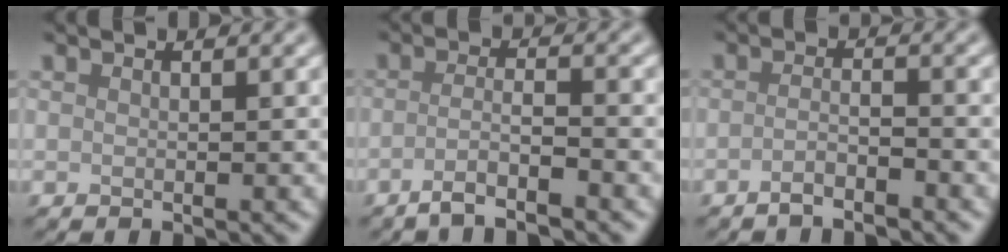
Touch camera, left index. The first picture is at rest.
{"total": 3.4, "force": [-2.0, 0.7, 2.6], "torque": [-0.042, 0.002, -0.051]}
{"total": 2.0, "force": [-1.3, 0.4, 1.4], "torque": [-0.024, 0.003, -0.029]}